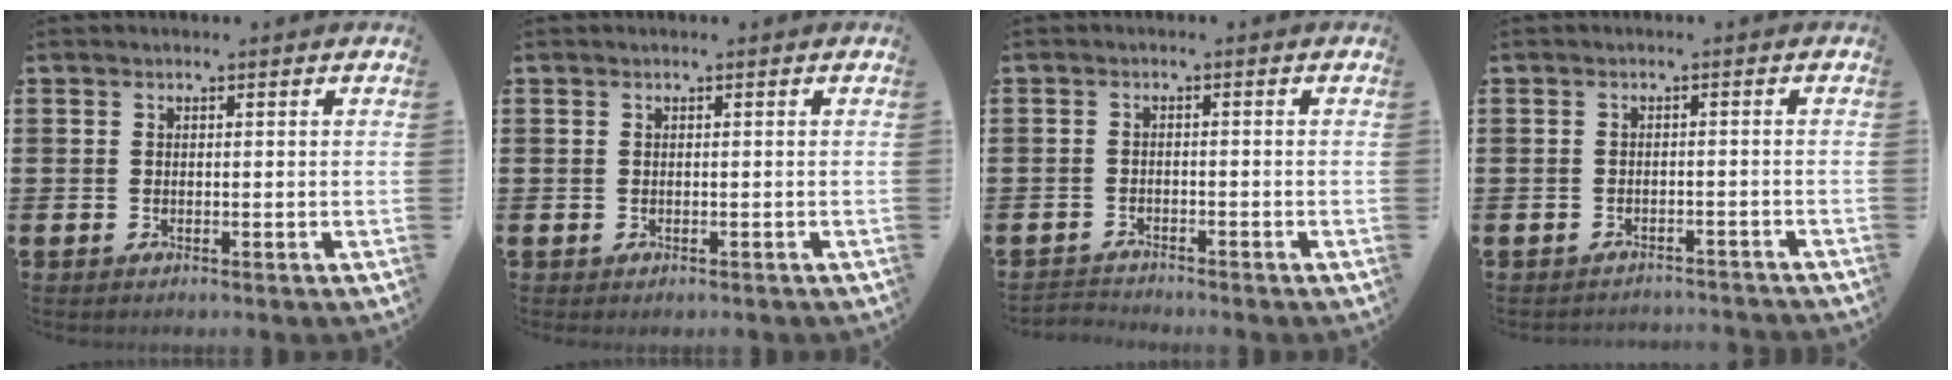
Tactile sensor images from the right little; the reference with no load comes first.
{"total": 0.0}
{"total": 1.5, "force": [-1.5, 0.0, -0.2], "torque": [-0.002, 0.003, -0.033]}
{"total": 1.4, "force": [-1.4, -0.1, 0.0], "torque": [-0.004, 0.003, -0.030]}